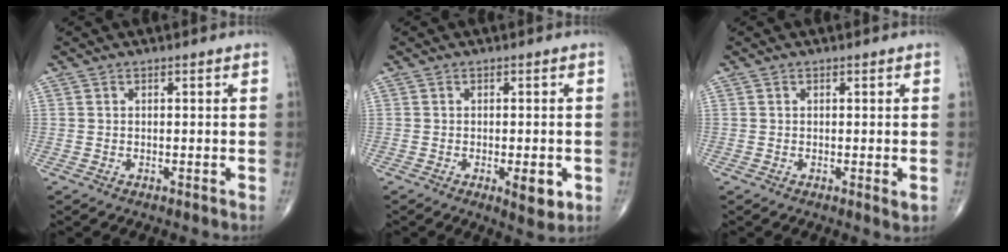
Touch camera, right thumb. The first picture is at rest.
{"total": 4.8, "force": [-1.5, 1.7, 4.2], "torque": [-0.047, -0.006, -0.015]}
{"total": 1.3, "force": [-0.2, 0.3, 1.3], "torque": [-0.017, -0.006, -0.003]}